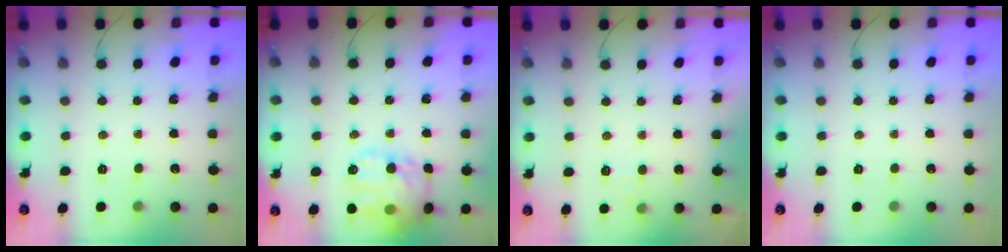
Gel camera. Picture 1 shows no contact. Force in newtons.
{"total": 18.0, "press": 17.9, "slide": 1.7}
{"total": 6.0, "press": 5.8, "slide": 1.6}
{"total": 0.0}